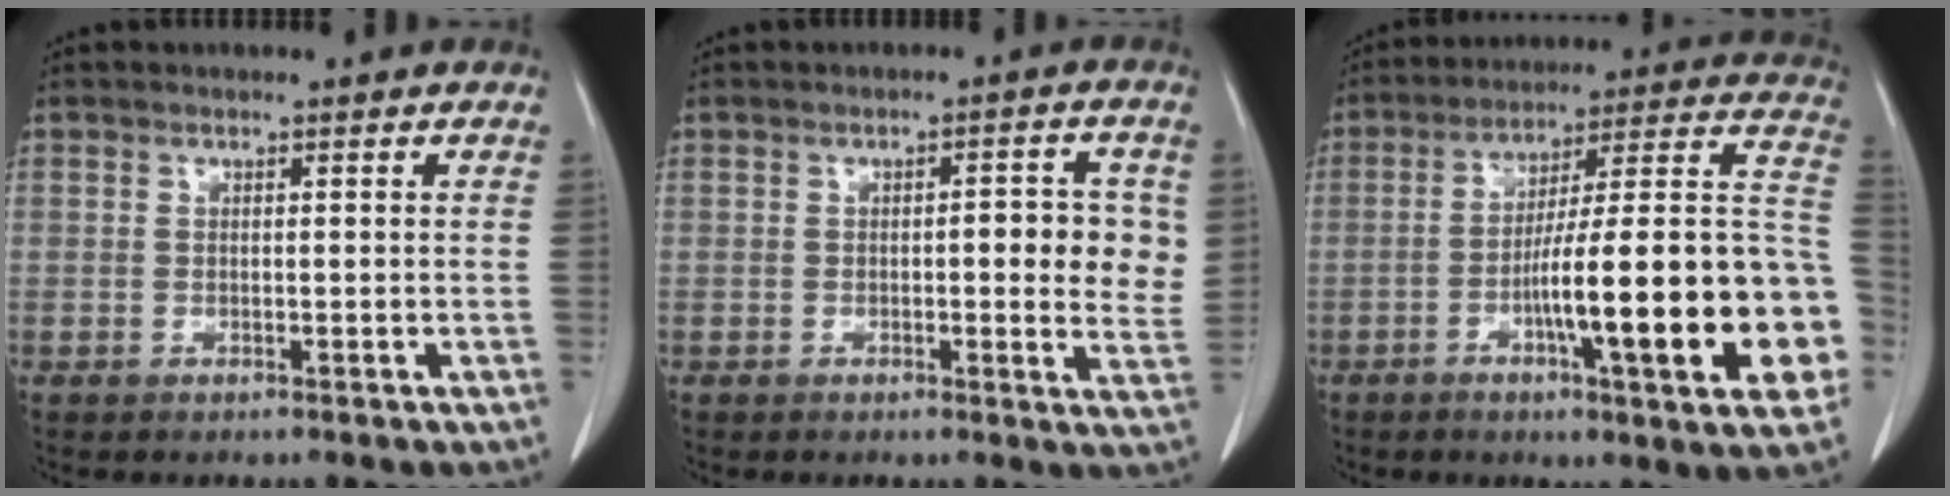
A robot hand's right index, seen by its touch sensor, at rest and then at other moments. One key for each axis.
{"total": 6.8, "fx": 0.7, "fy": 1.8, "fz": 6.5, "tx": -0.071, "ty": 0.001, "tz": 0.004}
{"total": 23.8, "fx": -6.6, "fy": 2.3, "fz": 22.8, "tx": -0.250, "ty": 0.019, "tz": -0.093}